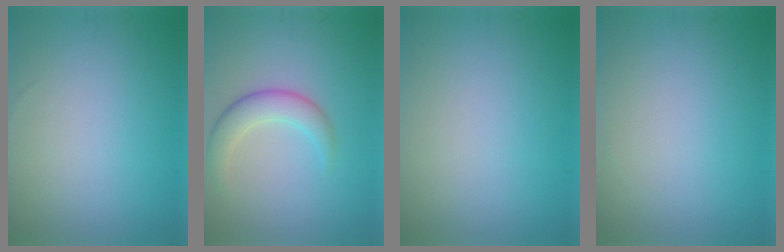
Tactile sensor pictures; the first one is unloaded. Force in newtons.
{"total": 3.5, "press": 3.5, "slide": 0.0}
{"total": 0.0}
{"total": 0.0}